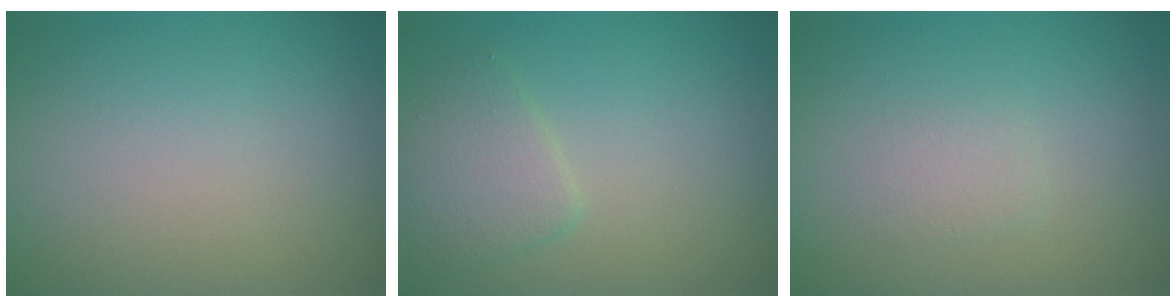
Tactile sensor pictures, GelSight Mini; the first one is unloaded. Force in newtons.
{"total": 2.5, "press": 2.5, "slide": 0.1}
{"total": 1.0, "press": 1.0, "slide": 0.0}